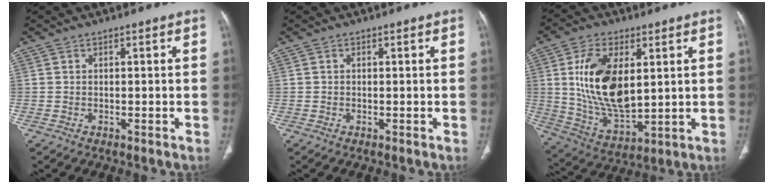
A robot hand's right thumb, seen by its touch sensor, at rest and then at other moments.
{"total": 0.0}
{"total": 16.8, "force": [3.4, 8.9, 13.8], "torque": [-0.249, -0.020, 0.075]}